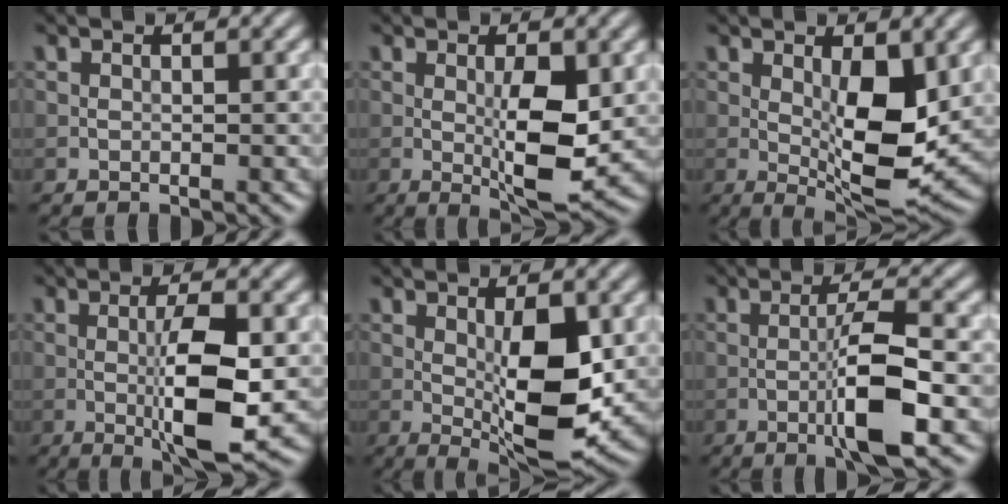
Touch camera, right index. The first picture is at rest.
{"total": 5.7, "force": [-0.1, 1.5, 5.4], "torque": [-0.093, -0.008, 0.002]}
{"total": 7.1, "force": [0.5, 2.5, 6.7], "torque": [-0.105, -0.013, 0.014]}
{"total": 7.2, "force": [-0.9, 1.6, 6.9], "torque": [-0.121, -0.005, -0.014]}
{"total": 7.5, "force": [-0.1, 2.4, 7.1], "torque": [-0.114, -0.011, 0.005]}
{"total": 6.3, "force": [-1.9, 1.0, 6.0], "torque": [-0.103, 0.008, -0.036]}